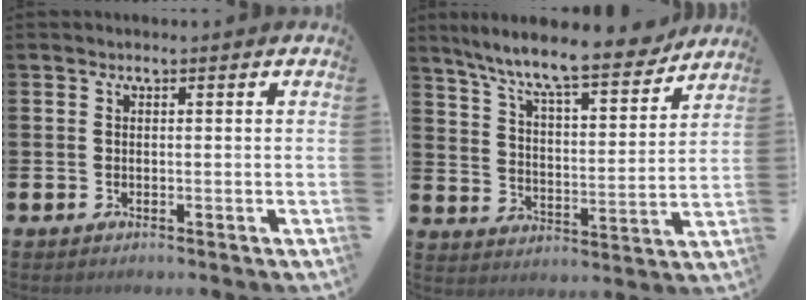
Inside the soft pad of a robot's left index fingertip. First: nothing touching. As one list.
[{"total": 10.3, "force": [9.3, 1.1, 4.3], "torque": [-0.109, -0.068, 0.156]}]